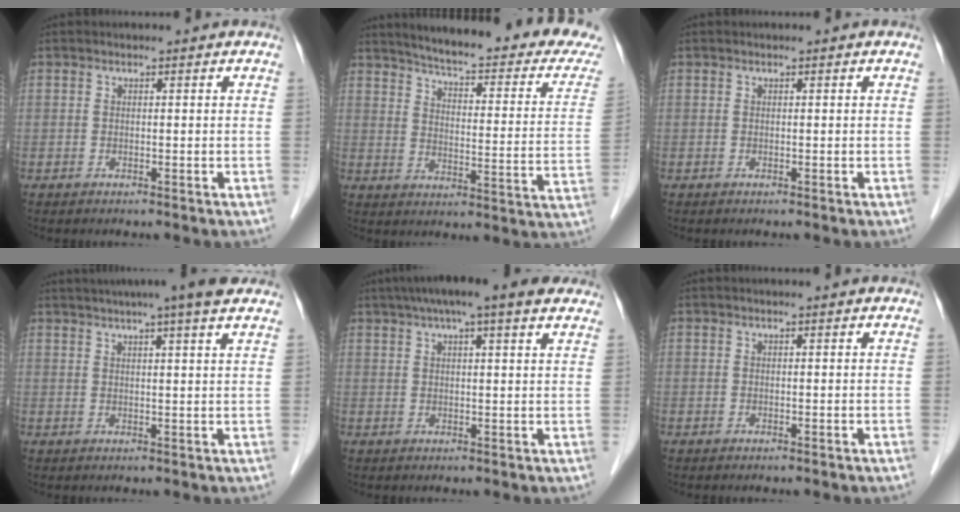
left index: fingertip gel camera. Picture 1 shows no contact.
{"total": 24.7, "force": [22.0, 2.6, 10.9], "torque": [-0.148, -0.062, 0.262]}
{"total": 0.0}
{"total": 10.7, "force": [8.6, -0.3, 6.4], "torque": [-0.098, 0.021, 0.101]}
{"total": 13.3, "force": [9.9, 1.9, 8.7], "torque": [-0.139, 0.046, 0.136]}
{"total": 0.6, "force": [0.5, 0.0, 0.3], "torque": [-0.007, 0.006, 0.008]}